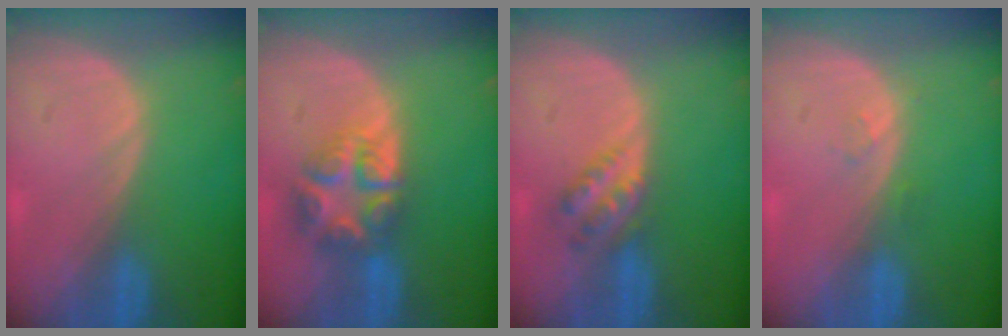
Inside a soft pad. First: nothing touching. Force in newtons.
{"total": 7.9, "press": 6.8, "slide": 4.0}
{"total": 4.5, "press": 4.0, "slide": 2.0}
{"total": 1.1, "press": 1.0, "slide": 0.1}